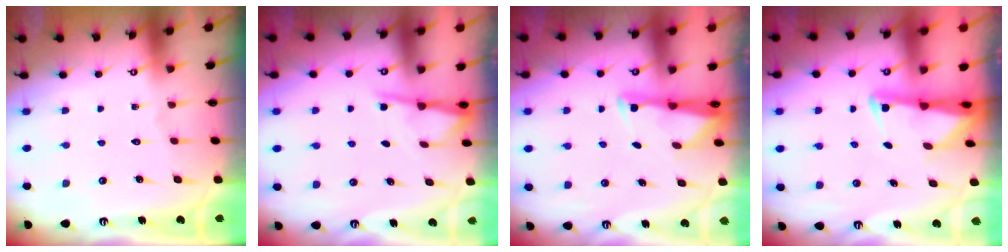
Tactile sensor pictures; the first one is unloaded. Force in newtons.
{"total": 2.2, "press": 2.2, "slide": 0.3}
{"total": 2.6, "press": 2.6, "slide": 0.4}
{"total": 2.3, "press": 2.2, "slide": 0.5}